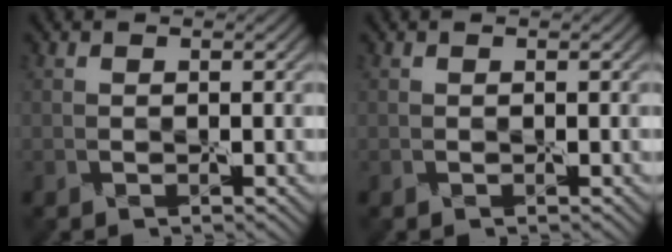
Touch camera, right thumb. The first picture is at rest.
{"total": 0.0}